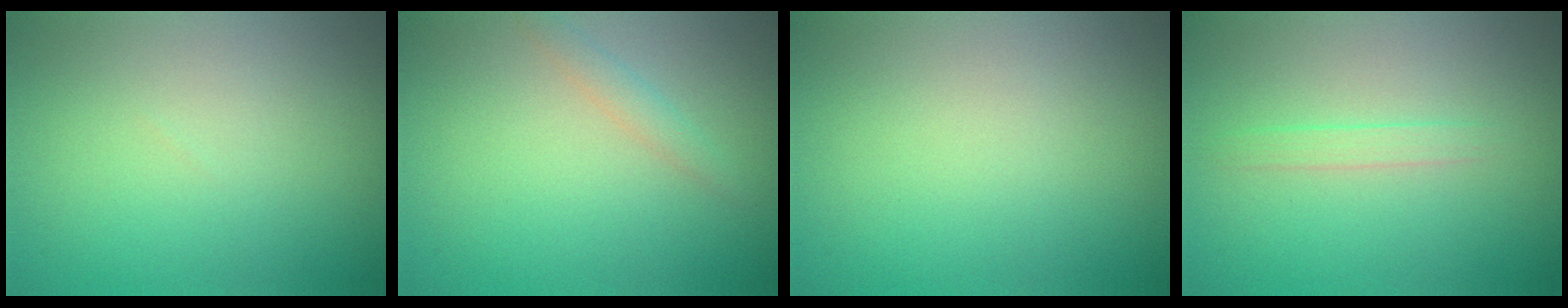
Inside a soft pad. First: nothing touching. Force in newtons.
{"total": 1.3, "press": 1.3, "slide": 0.1}
{"total": 0.0}
{"total": 1.2, "press": 1.2, "slide": 0.1}